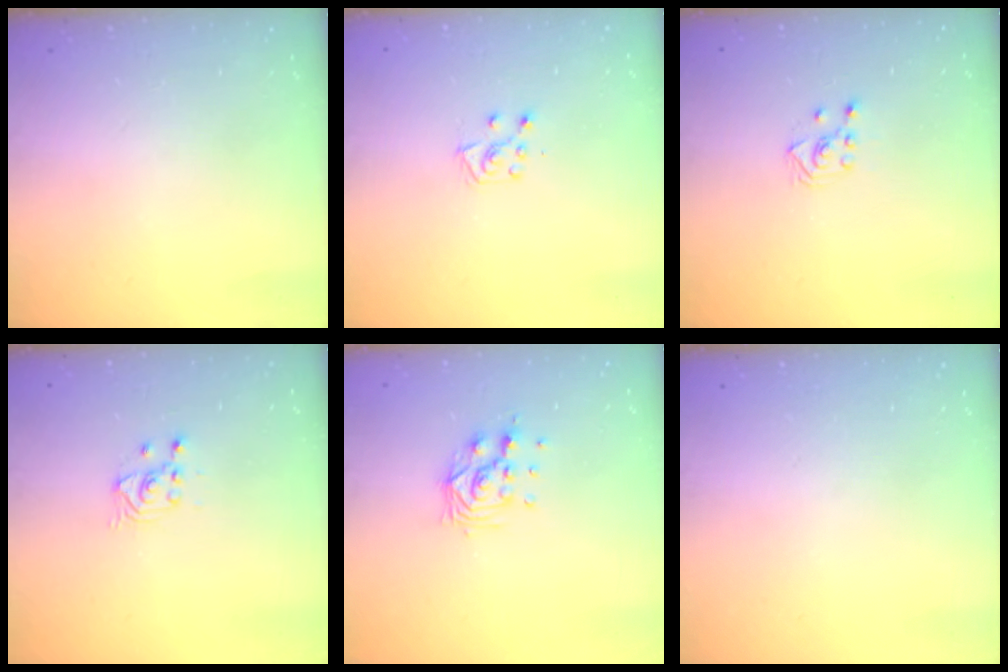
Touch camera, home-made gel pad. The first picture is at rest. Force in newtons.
{"total": 6.3, "press": 6.3, "slide": 0.3}
{"total": 3.7, "press": 3.7, "slide": 0.7}
{"total": 2.6, "press": 2.6, "slide": 0.1}
{"total": 9.5, "press": 9.5, "slide": 0.7}
{"total": 0.0}